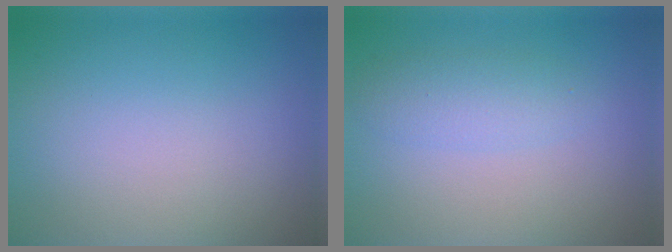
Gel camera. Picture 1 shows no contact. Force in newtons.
{"total": 2.3, "press": 2.3, "slide": 0.1}